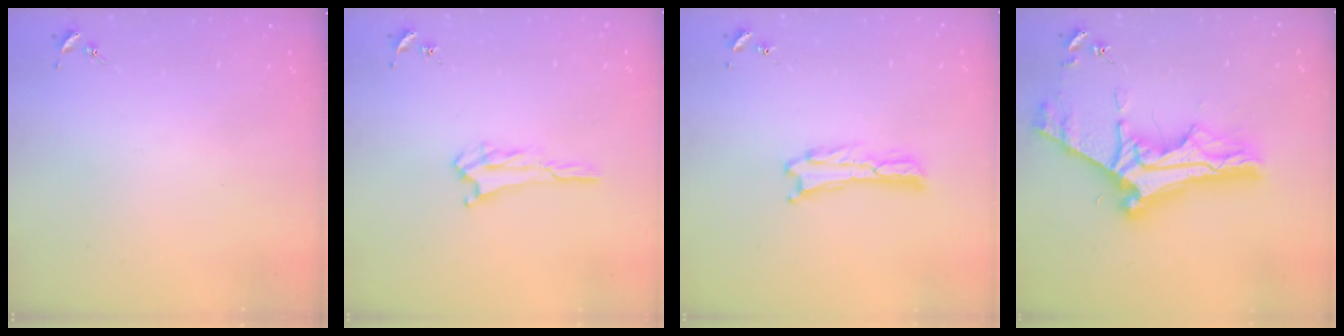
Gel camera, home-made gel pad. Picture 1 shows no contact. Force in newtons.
{"total": 1.7, "press": 1.7, "slide": 0.2}
{"total": 0.6, "press": 0.5, "slide": 0.2}
{"total": 11.7, "press": 11.6, "slide": 1.1}